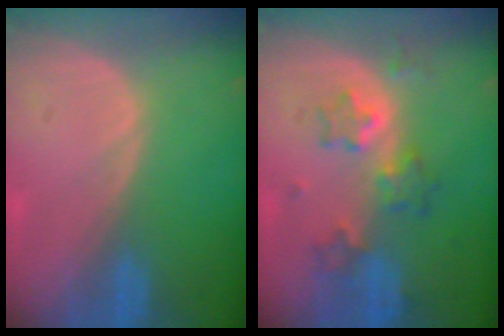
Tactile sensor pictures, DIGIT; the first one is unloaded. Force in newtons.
{"total": 6.1, "press": 5.8, "slide": 1.9}